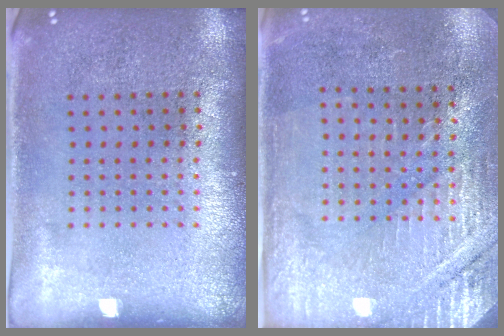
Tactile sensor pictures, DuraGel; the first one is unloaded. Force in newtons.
{"total": 2.9, "press": 2.9, "slide": 0.4}